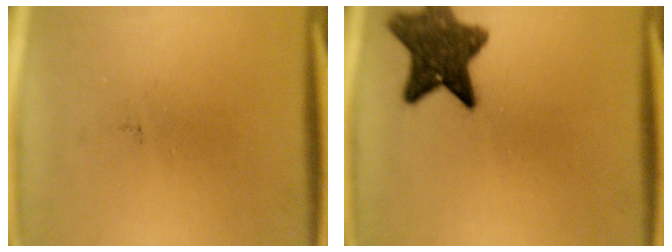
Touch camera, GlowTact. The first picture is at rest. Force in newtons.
{"total": 9.9}